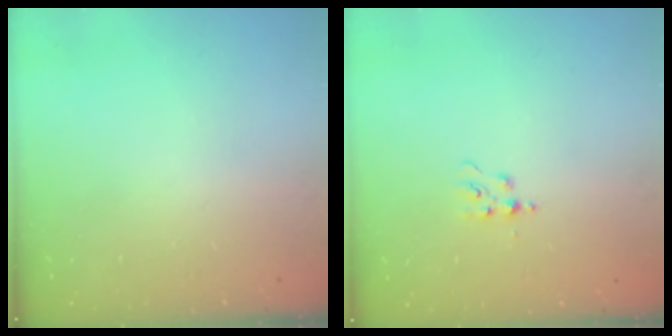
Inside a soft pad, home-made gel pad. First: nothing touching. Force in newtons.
{"total": 4.2, "press": 4.2, "slide": 0.4}